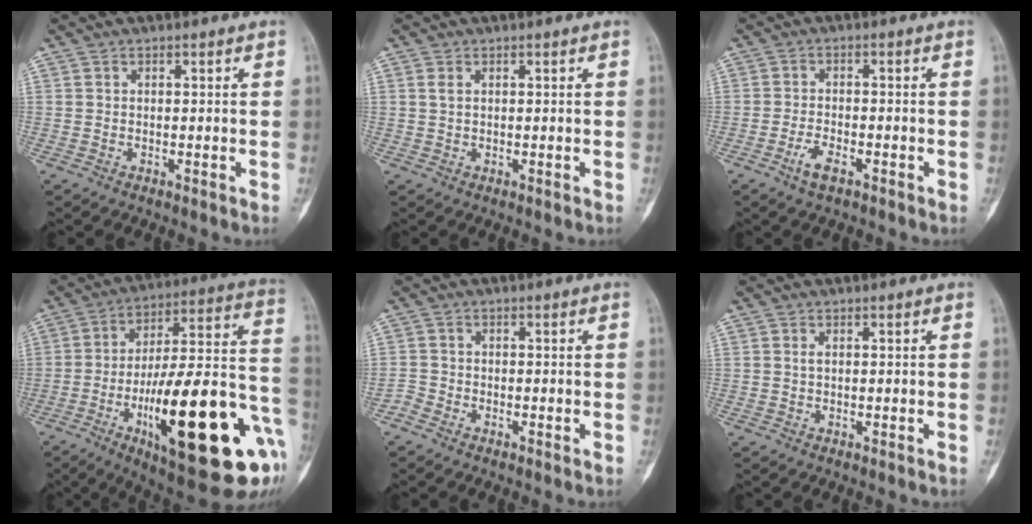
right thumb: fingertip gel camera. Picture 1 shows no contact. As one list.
[{"total": 1.3, "force": [0.5, 0.7, 1.0], "torque": [-0.024, 0.005, 0.013]}, {"total": 3.6, "force": [-2.1, 1.5, 2.5], "torque": [-0.054, 0.010, -0.040]}, {"total": 32.0, "force": [-10.6, 8.7, 29.0], "torque": [-0.396, 0.025, -0.153]}, {"total": 1.7, "force": [-1.4, 1.0, 0.3], "torque": [-0.008, 0.002, -0.034]}, {"total": 0.6, "force": [0.1, 0.3, 0.5], "torque": [-0.014, 0.000, 0.000]}]